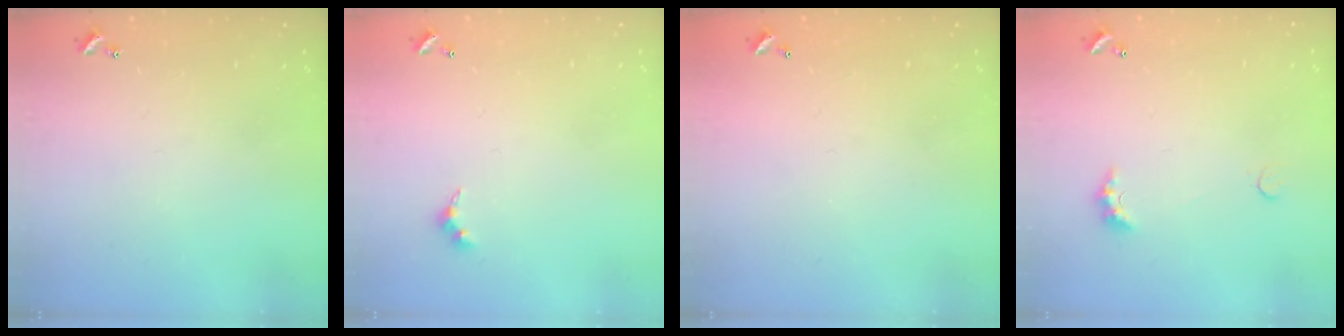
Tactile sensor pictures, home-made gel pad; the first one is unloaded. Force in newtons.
{"total": 3.0, "press": 2.9, "slide": 0.5}
{"total": 2.9, "press": 2.9, "slide": 0.1}
{"total": 2.6, "press": 2.5, "slide": 0.7}